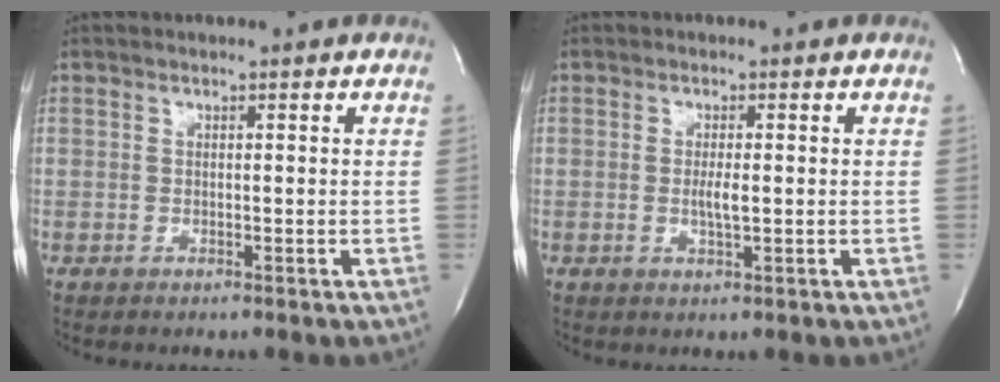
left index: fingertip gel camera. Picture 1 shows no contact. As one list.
[{"total": 2.2, "force": [-0.2, 0.2, 2.1], "torque": [-0.044, -0.004, -0.002]}]